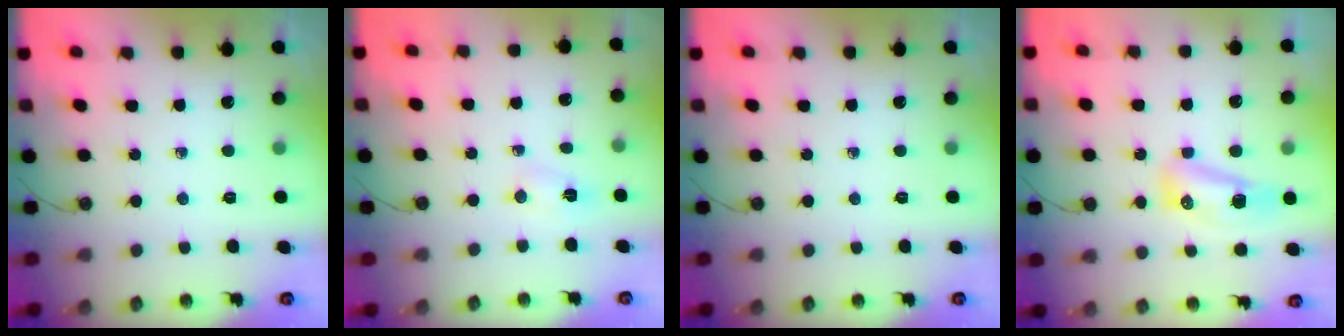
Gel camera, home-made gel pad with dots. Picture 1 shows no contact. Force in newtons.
{"total": 2.3, "press": 2.2, "slide": 0.4}
{"total": 0.0}
{"total": 9.0, "press": 8.9, "slide": 1.8}